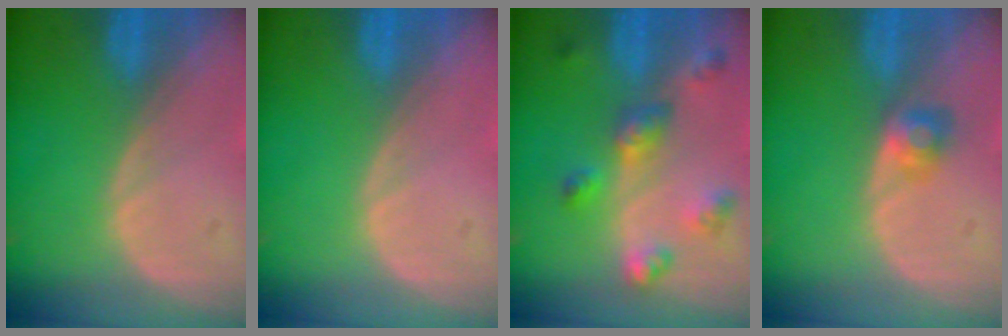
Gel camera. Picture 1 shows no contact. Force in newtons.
{"total": 0.0}
{"total": 6.5, "press": 5.8, "slide": 2.8}
{"total": 2.5, "press": 2.3, "slide": 0.9}